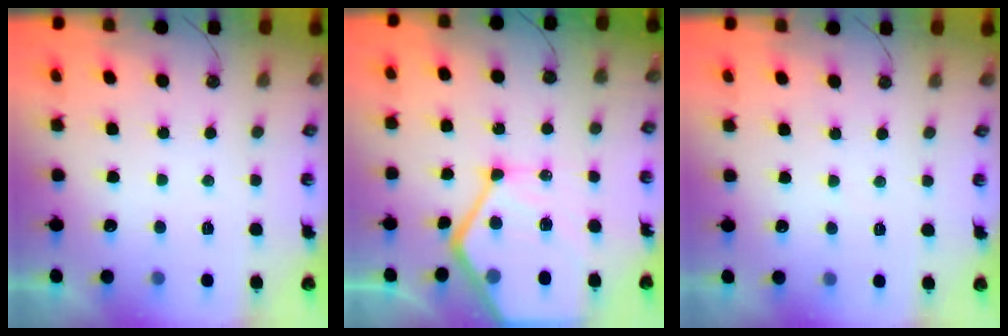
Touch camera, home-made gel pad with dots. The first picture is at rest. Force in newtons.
{"total": 21.9, "press": 21.8, "slide": 2.4}
{"total": 1.9, "press": 1.9, "slide": 0.3}